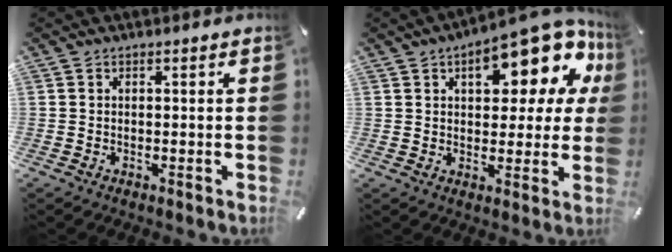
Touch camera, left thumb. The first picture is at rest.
{"total": 17.2, "force": [9.0, 8.1, 12.3], "torque": [-0.148, -0.060, 0.142]}